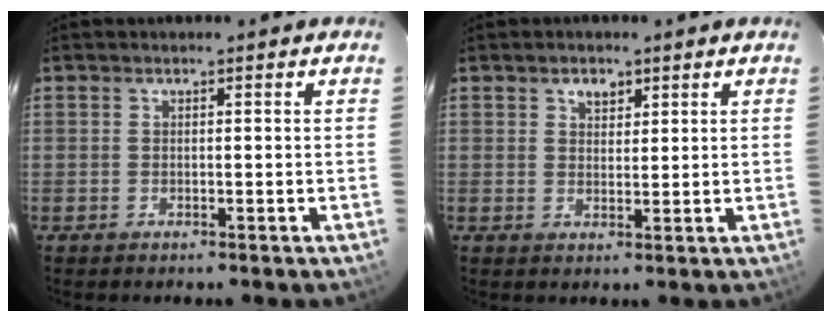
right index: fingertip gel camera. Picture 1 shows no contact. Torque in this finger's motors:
{"motor_torque": [0.04, 0.01, 0.08, 0.03]}